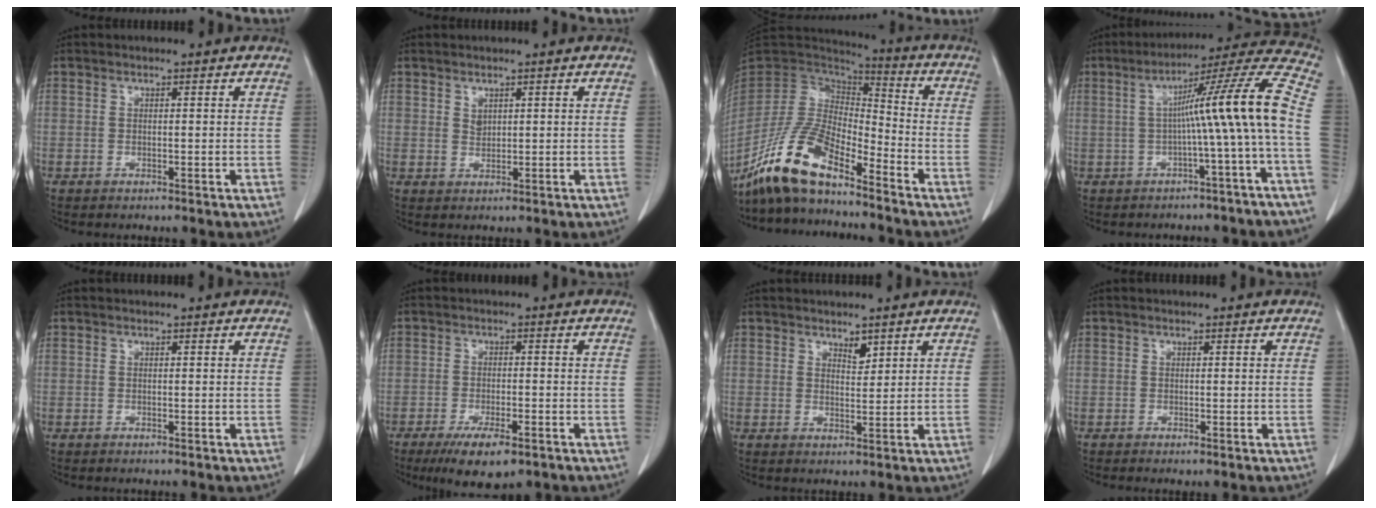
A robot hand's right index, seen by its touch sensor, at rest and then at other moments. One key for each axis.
{"total": 1.3, "fx": 0.8, "fy": 0.8, "fz": 0.6, "tx": -0.008, "ty": -0.001, "tz": 0.020}
{"total": 13.9, "fx": -10.6, "fy": 3.7, "fz": 8.3, "tx": -0.173, "ty": 0.001, "tz": -0.202}
{"total": 13.5, "fx": -1.3, "fy": -2.0, "fz": 13.3, "tx": -0.176, "ty": 0.030, "tz": -0.024}
{"total": 0.0}
{"total": 7.4, "fx": -4.7, "fy": 2.0, "fz": 5.4, "tx": -0.088, "ty": -0.013, "tz": -0.071}
{"total": 2.0, "fx": 1.5, "fy": 0.7, "fz": 1.0, "tx": -0.017, "ty": -0.006, "tz": 0.028}
{"total": 0.6, "fx": -0.2, "fy": 0.0, "fz": 0.6, "tx": -0.011, "ty": -0.002, "tz": -0.001}